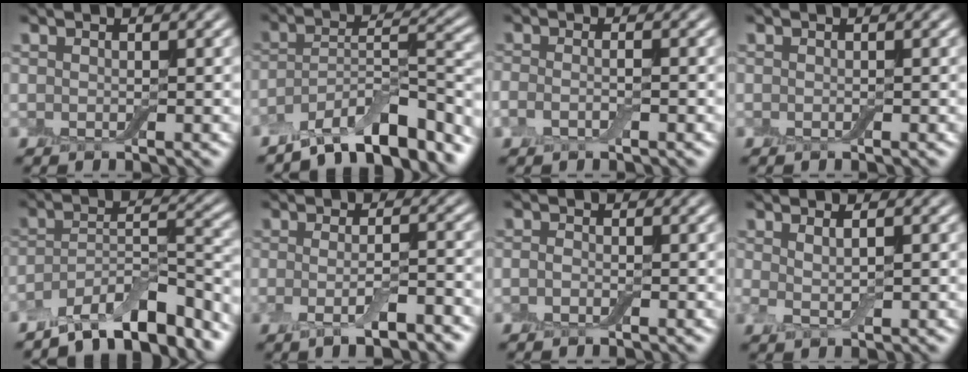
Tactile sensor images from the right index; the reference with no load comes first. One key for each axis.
{"total": 9.6, "fx": -7.6, "fy": 2.7, "fz": 5.3, "tx": -0.076, "ty": 0.009, "tz": -0.134}
{"total": 1.4, "fx": -0.7, "fy": 0.4, "fz": 1.2, "tx": -0.028, "ty": -0.001, "tz": -0.019}
{"total": 0.0}
{"total": 8.7, "fx": -7.0, "fy": 2.4, "fz": 4.5, "tx": -0.066, "ty": 0.002, "tz": -0.125}
{"total": 3.8, "fx": -1.6, "fy": 0.8, "fz": 3.4, "tx": -0.066, "ty": -0.002, "tz": -0.031}
{"total": 0.8, "fx": -0.4, "fy": 0.4, "fz": 0.5, "tx": -0.013, "ty": 0.002, "tz": -0.012}
{"total": 1.7, "fx": 0.5, "fy": 0.5, "fz": 1.5, "tx": -0.037, "ty": 0.000, "tz": 0.009}